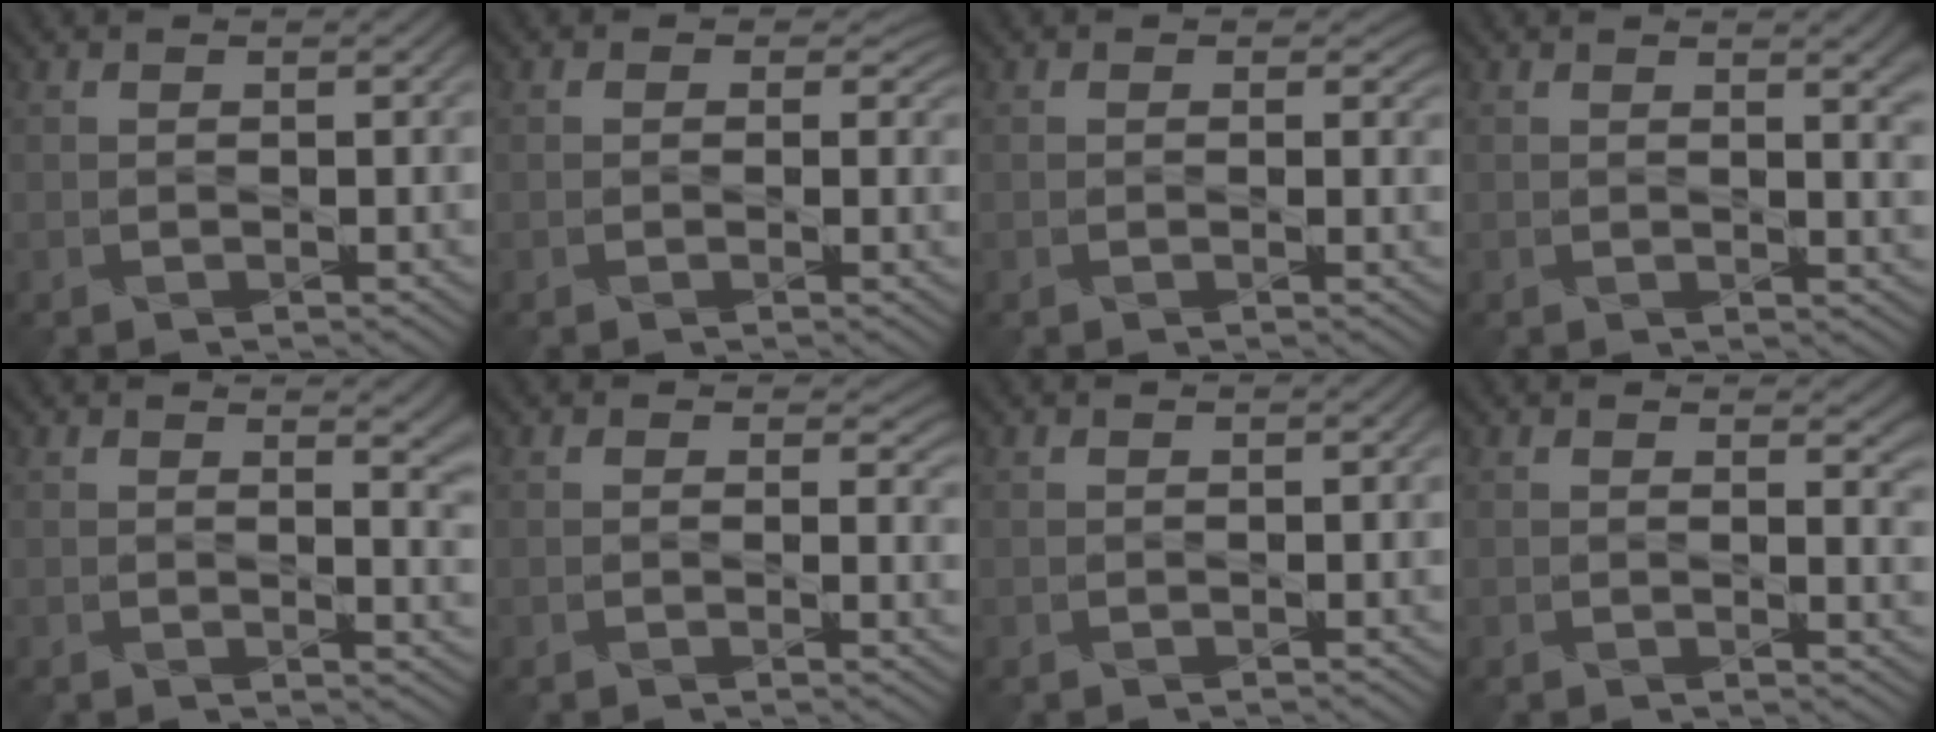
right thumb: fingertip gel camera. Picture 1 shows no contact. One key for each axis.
{"total": 1.9, "fx": 0.5, "fy": 1.6, "fz": 0.9, "tx": -0.022, "ty": -0.010, "tz": -0.002}
{"total": 1.2, "fx": 0.3, "fy": 0.9, "fz": 0.7, "tx": -0.014, "ty": -0.008, "tz": 0.001}
{"total": 3.9, "fx": 1.4, "fy": 1.2, "fz": 3.5, "tx": -0.044, "ty": 0.000, "tz": 0.023}
{"total": 4.9, "fx": 2.3, "fy": 1.8, "fz": 3.9, "tx": -0.041, "ty": -0.003, "tz": 0.039}
{"total": 2.6, "fx": 1.0, "fy": 1.5, "fz": 1.9, "tx": -0.025, "ty": -0.008, "tz": 0.012}
{"total": 0.0}
{"total": 3.0, "fx": 1.5, "fy": 1.0, "fz": 2.4, "tx": -0.032, "ty": -0.008, "tz": 0.025}